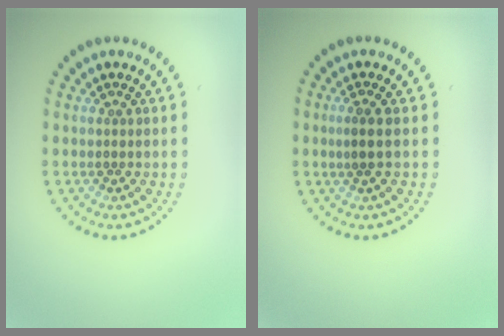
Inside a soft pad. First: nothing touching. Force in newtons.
{"total": 1.2, "press": 1.0, "slide": 0.8}